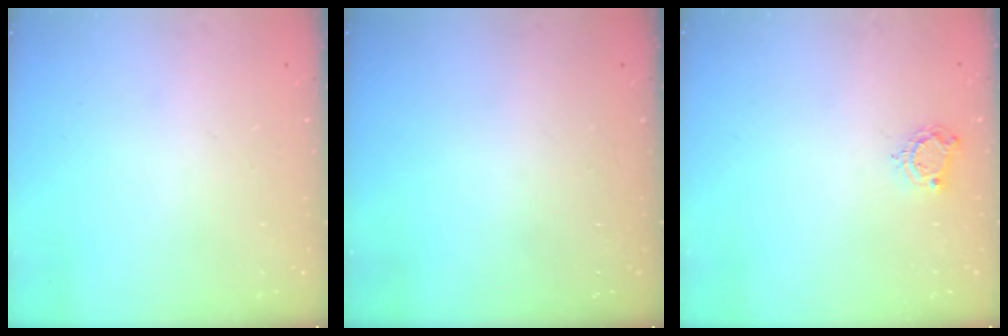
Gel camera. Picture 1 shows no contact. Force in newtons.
{"total": 0.0}
{"total": 5.5, "press": 5.5, "slide": 0.3}